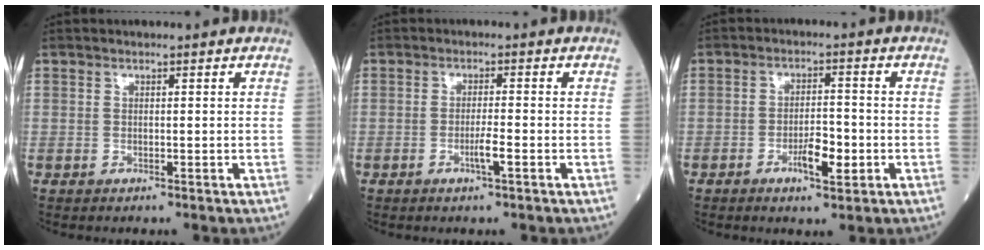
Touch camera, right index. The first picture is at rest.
{"total": 2.6, "force": [-1.1, 0.0, 2.4], "torque": [-0.045, -0.002, -0.021]}
{"total": 5.2, "force": [-1.9, 1.5, 4.6], "torque": [-0.078, 0.000, -0.030]}